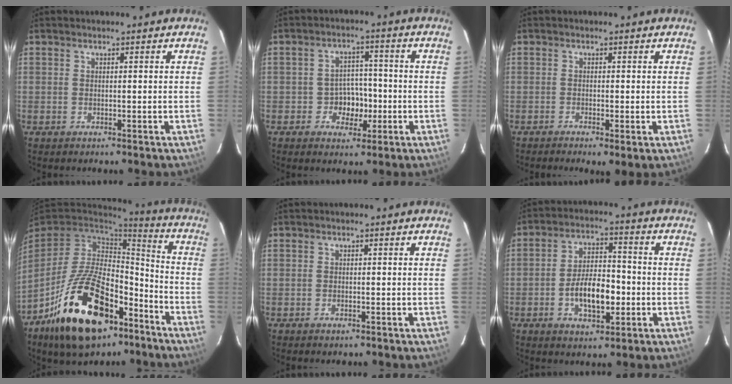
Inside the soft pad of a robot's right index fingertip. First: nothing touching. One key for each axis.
{"total": 5.6, "fx": -2.0, "fy": 4.6, "fz": 2.5, "tx": -0.047, "ty": 0.015, "tz": -0.025}
{"total": 1.8, "fx": -0.8, "fy": 0.3, "fz": 1.6, "tx": -0.036, "ty": -0.006, "tz": -0.013}
{"total": 24.4, "fx": -13.3, "fy": 12.8, "fz": 15.9, "tx": -0.306, "ty": 0.008, "tz": -0.203}
{"total": 0.9, "fx": -0.6, "fy": 0.6, "fz": 0.4, "tx": -0.007, "ty": 0.000, "tz": -0.010}
{"total": 9.4, "fx": -3.0, "fy": 3.7, "fz": 8.1, "tx": -0.158, "ty": 0.006, "tz": -0.048}